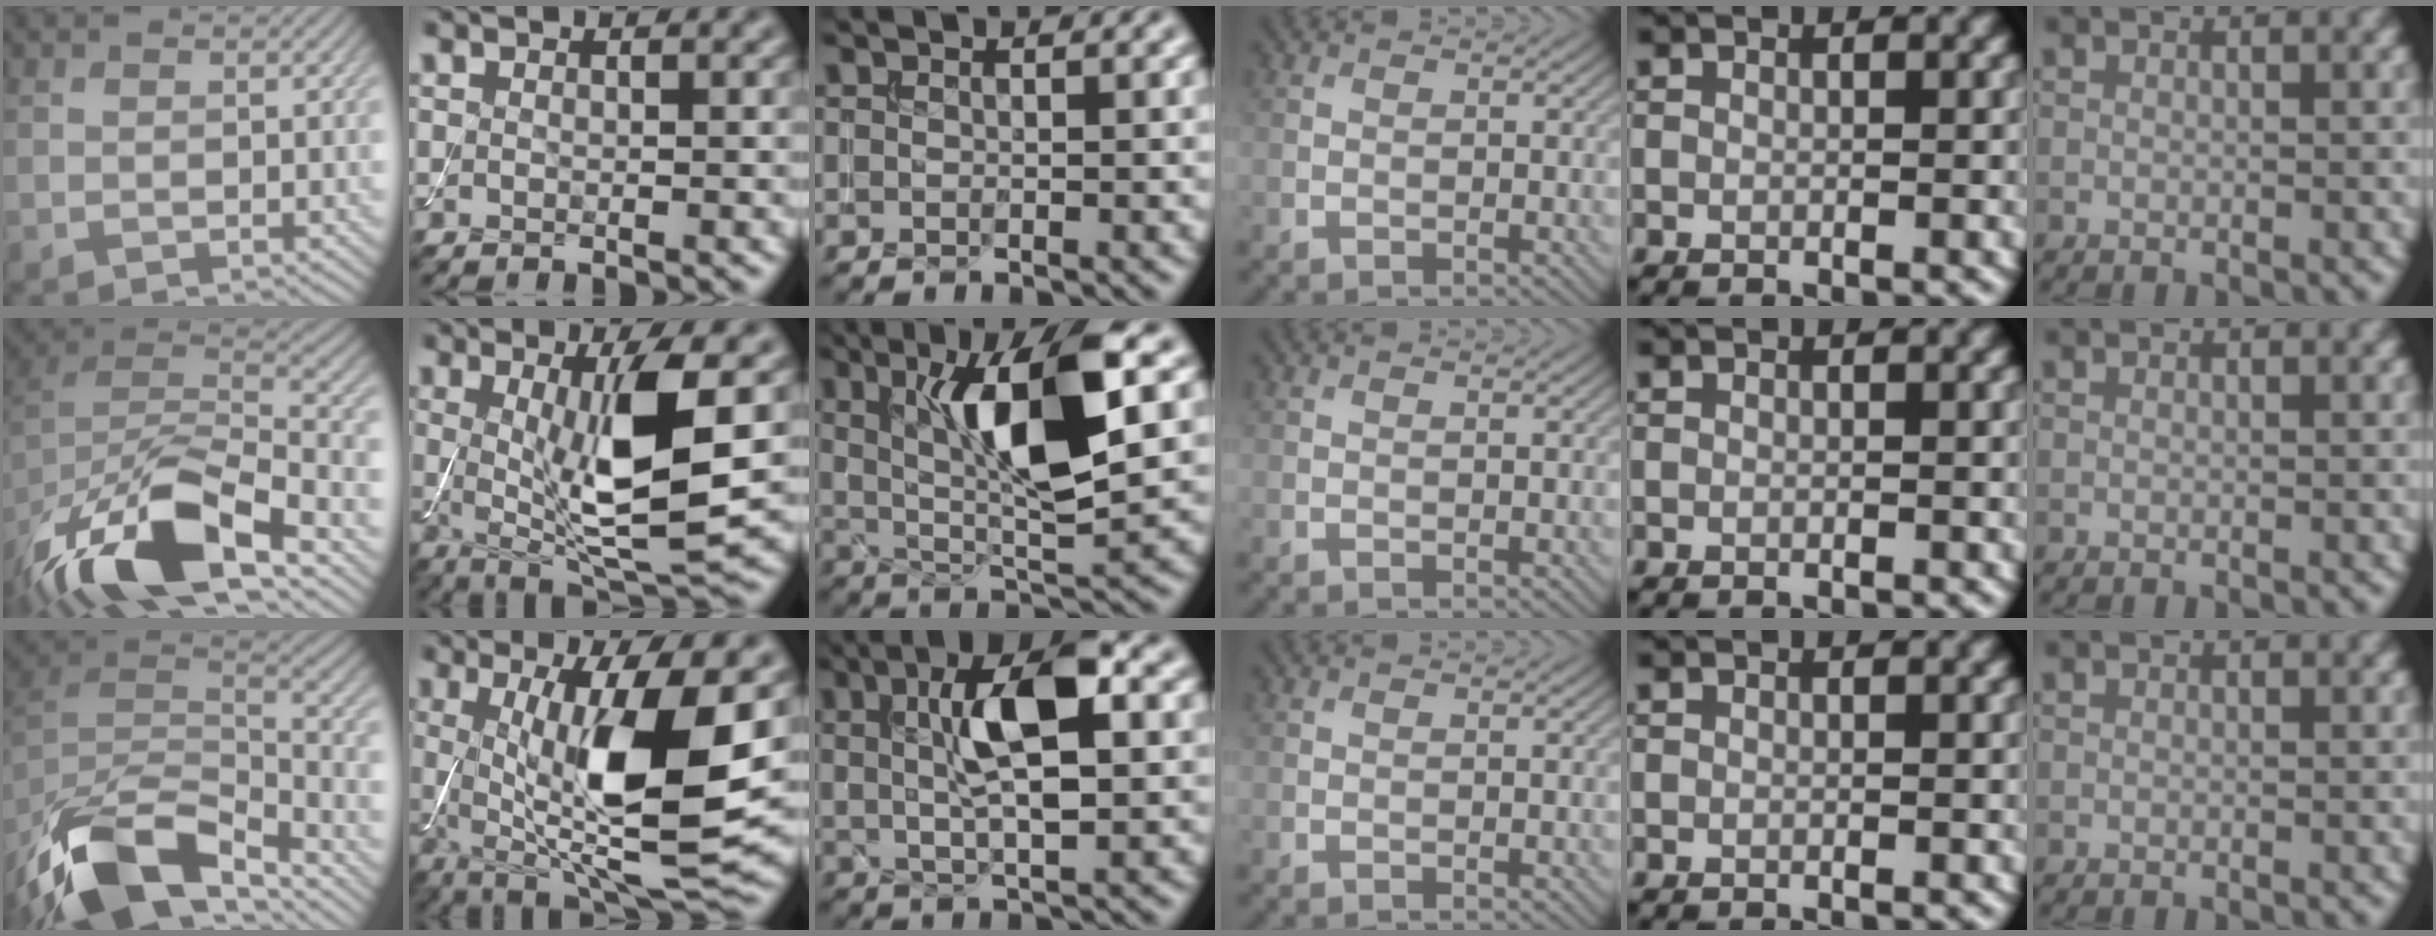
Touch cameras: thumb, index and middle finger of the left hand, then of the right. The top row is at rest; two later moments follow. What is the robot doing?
{"motion": "assemble", "object": "toy tower of hanoi"}